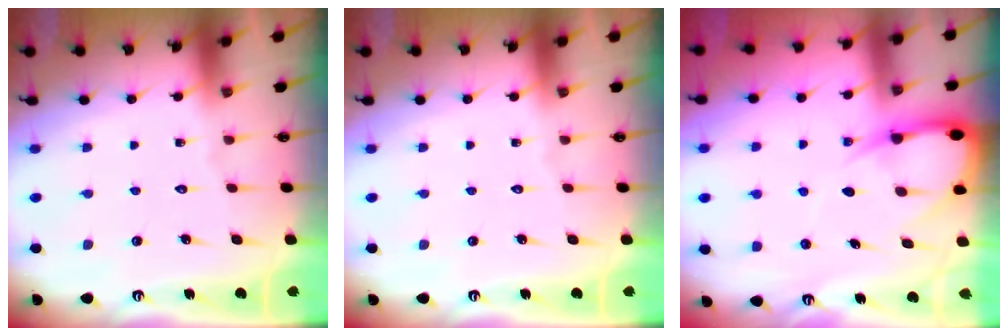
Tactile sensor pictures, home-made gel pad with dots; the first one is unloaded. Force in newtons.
{"total": 0.0}
{"total": 7.6, "press": 7.5, "slide": 0.9}